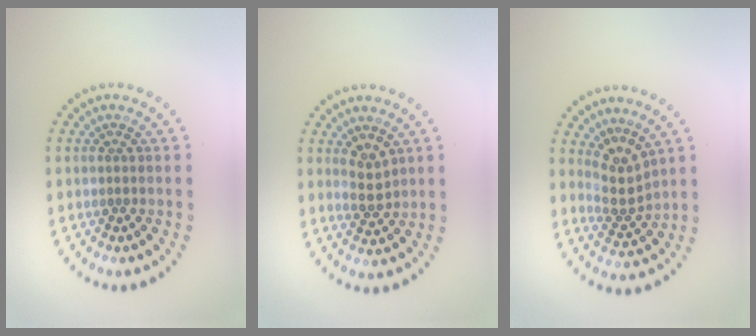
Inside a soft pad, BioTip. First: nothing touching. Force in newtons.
{"total": 2.1, "press": 1.9, "slide": 0.8}
{"total": 2.7, "press": 1.9, "slide": 1.9}